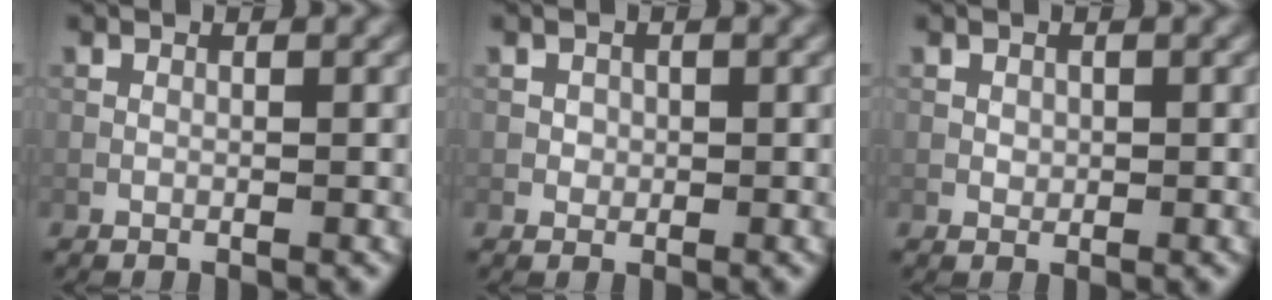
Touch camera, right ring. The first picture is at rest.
{"total": 1.0, "force": [0.1, 0.9, 0.2], "torque": [0.002, -0.002, 0.002]}
{"total": 0.7, "force": [0.2, 0.7, 0.2], "torque": [-0.003, -0.002, 0.003]}